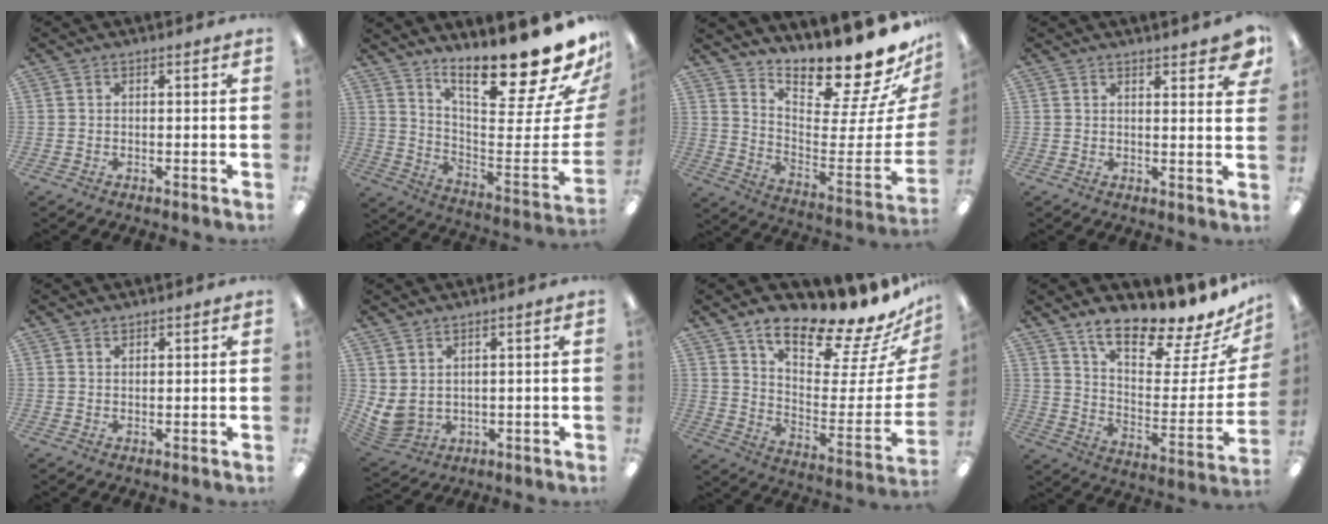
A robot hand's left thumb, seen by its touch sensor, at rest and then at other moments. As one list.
[{"total": 22.2, "force": [17.1, 3.9, 13.6], "torque": [-0.178, -0.143, 0.271]}, {"total": 16.2, "force": [15.2, 1.6, 5.4], "torque": [-0.051, -0.158, 0.241]}, {"total": 4.4, "force": [3.7, 0.8, 2.2], "torque": [-0.019, -0.024, 0.059]}, {"total": 1.2, "force": [1.2, 0.4, 0.0], "torque": [-0.002, -0.002, 0.023]}, {"total": 4.6, "force": [2.4, 3.0, 2.6], "torque": [-0.073, -0.019, 0.044]}, {"total": 18.6, "force": [16.5, 3.9, 7.8], "torque": [-0.099, -0.146, 0.267]}, {"total": 15.1, "force": [13.0, 3.3, 7.0], "torque": [-0.105, -0.112, 0.219]}]